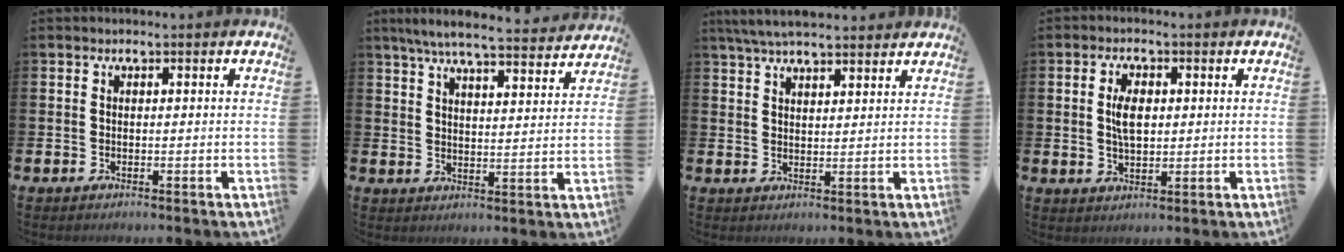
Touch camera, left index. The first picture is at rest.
{"total": 6.7, "force": [6.3, 0.5, 2.3], "torque": [-0.055, -0.041, 0.107]}
{"total": 5.4, "force": [5.0, 0.9, 1.8], "torque": [-0.044, -0.013, 0.092]}
{"total": 3.9, "force": [0.8, 2.1, 3.1], "torque": [-0.049, 0.003, 0.008]}